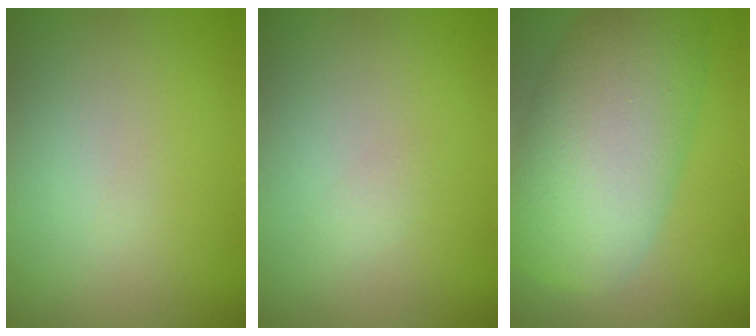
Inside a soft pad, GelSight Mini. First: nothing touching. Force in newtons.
{"total": 0.7, "press": 0.7, "slide": 0.1}
{"total": 10.9, "press": 10.9, "slide": 0.5}